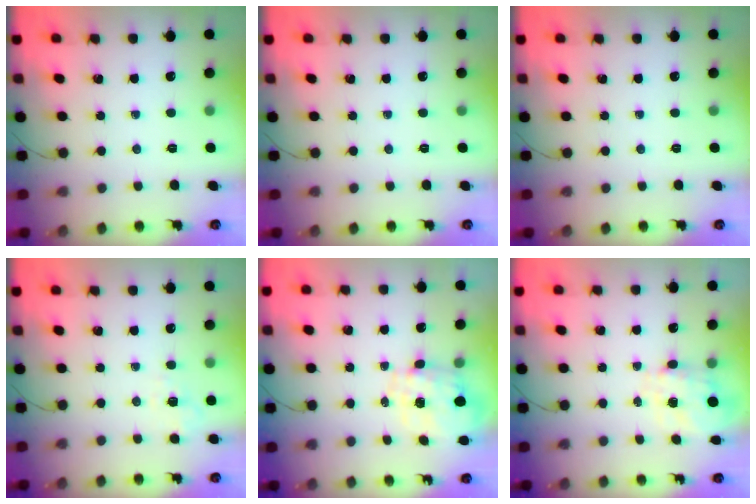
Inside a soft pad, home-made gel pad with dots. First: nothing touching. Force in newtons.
{"total": 0.0}
{"total": 0.0}
{"total": 2.4, "press": 1.7, "slide": 1.7}
{"total": 1.3, "press": 1.2, "slide": 0.5}
{"total": 5.2, "press": 5.1, "slide": 0.8}